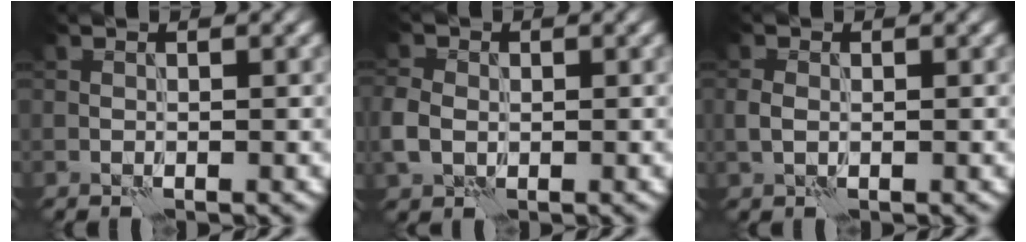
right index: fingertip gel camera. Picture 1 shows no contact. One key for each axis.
{"total": 2.7, "fx": -0.2, "fy": 2.3, "fz": 1.4, "tx": -0.037, "ty": -0.002, "tz": -0.011}
{"total": 1.2, "fx": 0.1, "fy": 1.0, "fz": 0.7, "tx": -0.020, "ty": 0.001, "tz": -0.002}